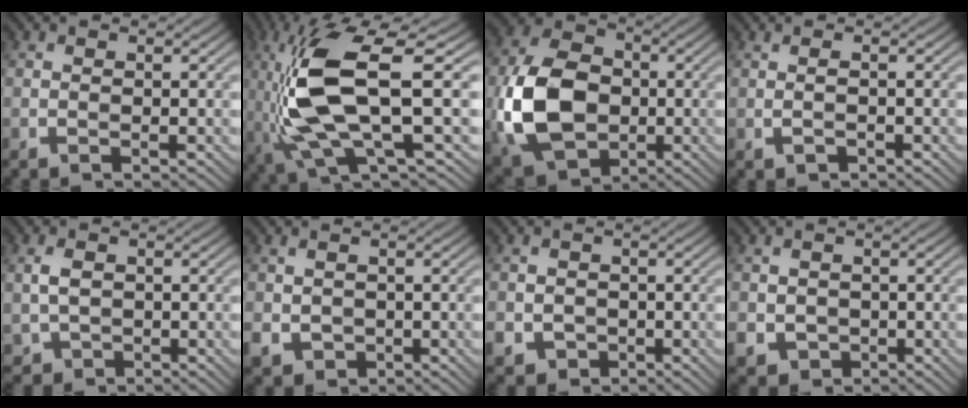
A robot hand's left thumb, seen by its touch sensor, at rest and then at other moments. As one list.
[{"total": 12.1, "force": [-0.7, 3.2, 11.7], "torque": [-0.247, 0.004, -0.009]}, {"total": 14.0, "force": [-2.5, 10.1, 9.4], "torque": [-0.226, -0.001, -0.056]}, {"total": 0.7, "force": [-0.3, 0.0, 0.6], "torque": [-0.013, 0.004, -0.006]}, {"total": 3.4, "force": [-0.1, 2.6, 2.1], "torque": [-0.053, -0.001, 0.001]}, {"total": 3.2, "force": [-0.6, 2.7, 1.6], "torque": [-0.051, -0.010, -0.008]}, {"total": 4.2, "force": [-1.5, 3.7, 1.2], "torque": [-0.037, -0.014, -0.033]}, {"total": 3.6, "force": [-1.0, 3.2, 1.2], "torque": [-0.046, -0.018, -0.014]}]